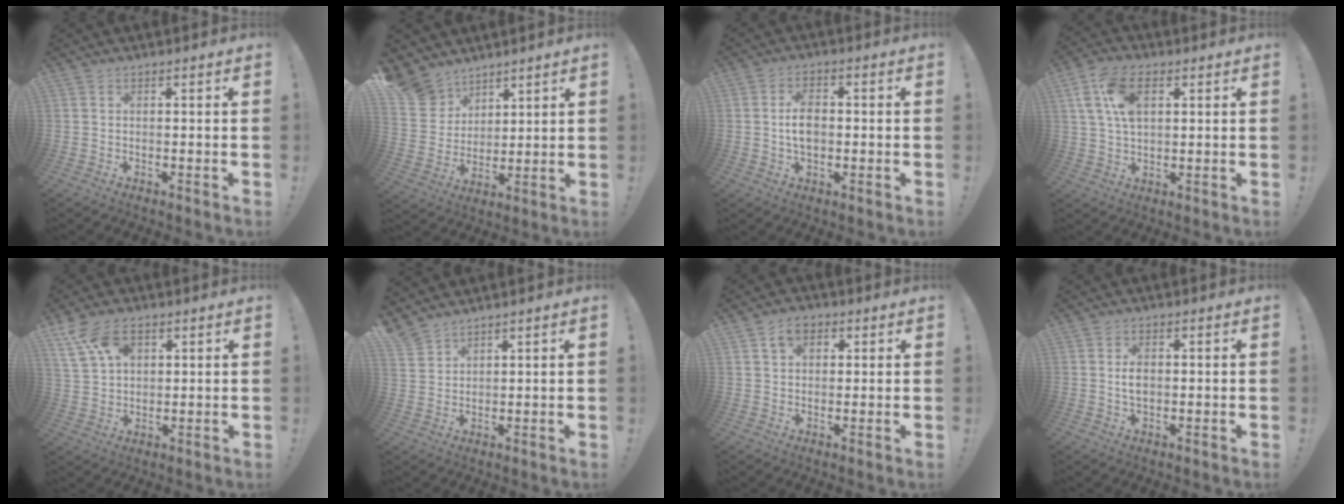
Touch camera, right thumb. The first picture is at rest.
{"total": 10.2, "force": [7.6, 6.6, 1.3], "torque": [-0.029, -0.060, 0.154]}
{"total": 6.2, "force": [-0.4, 3.9, 4.8], "torque": [-0.076, 0.002, -0.011]}
{"total": 12.6, "force": [4.0, 7.4, 9.3], "torque": [-0.189, 0.003, 0.076]}
{"total": 10.6, "force": [5.1, 6.9, 6.2], "torque": [-0.119, -0.011, 0.100]}
{"total": 4.3, "force": [3.9, 1.6, 0.9], "torque": [-0.028, -0.020, 0.077]}
{"total": 5.4, "force": [2.3, 3.9, 2.9], "torque": [-0.046, 0.002, 0.043]}
{"total": 3.6, "force": [0.2, 2.2, 2.9], "torque": [-0.041, -0.005, -0.003]}